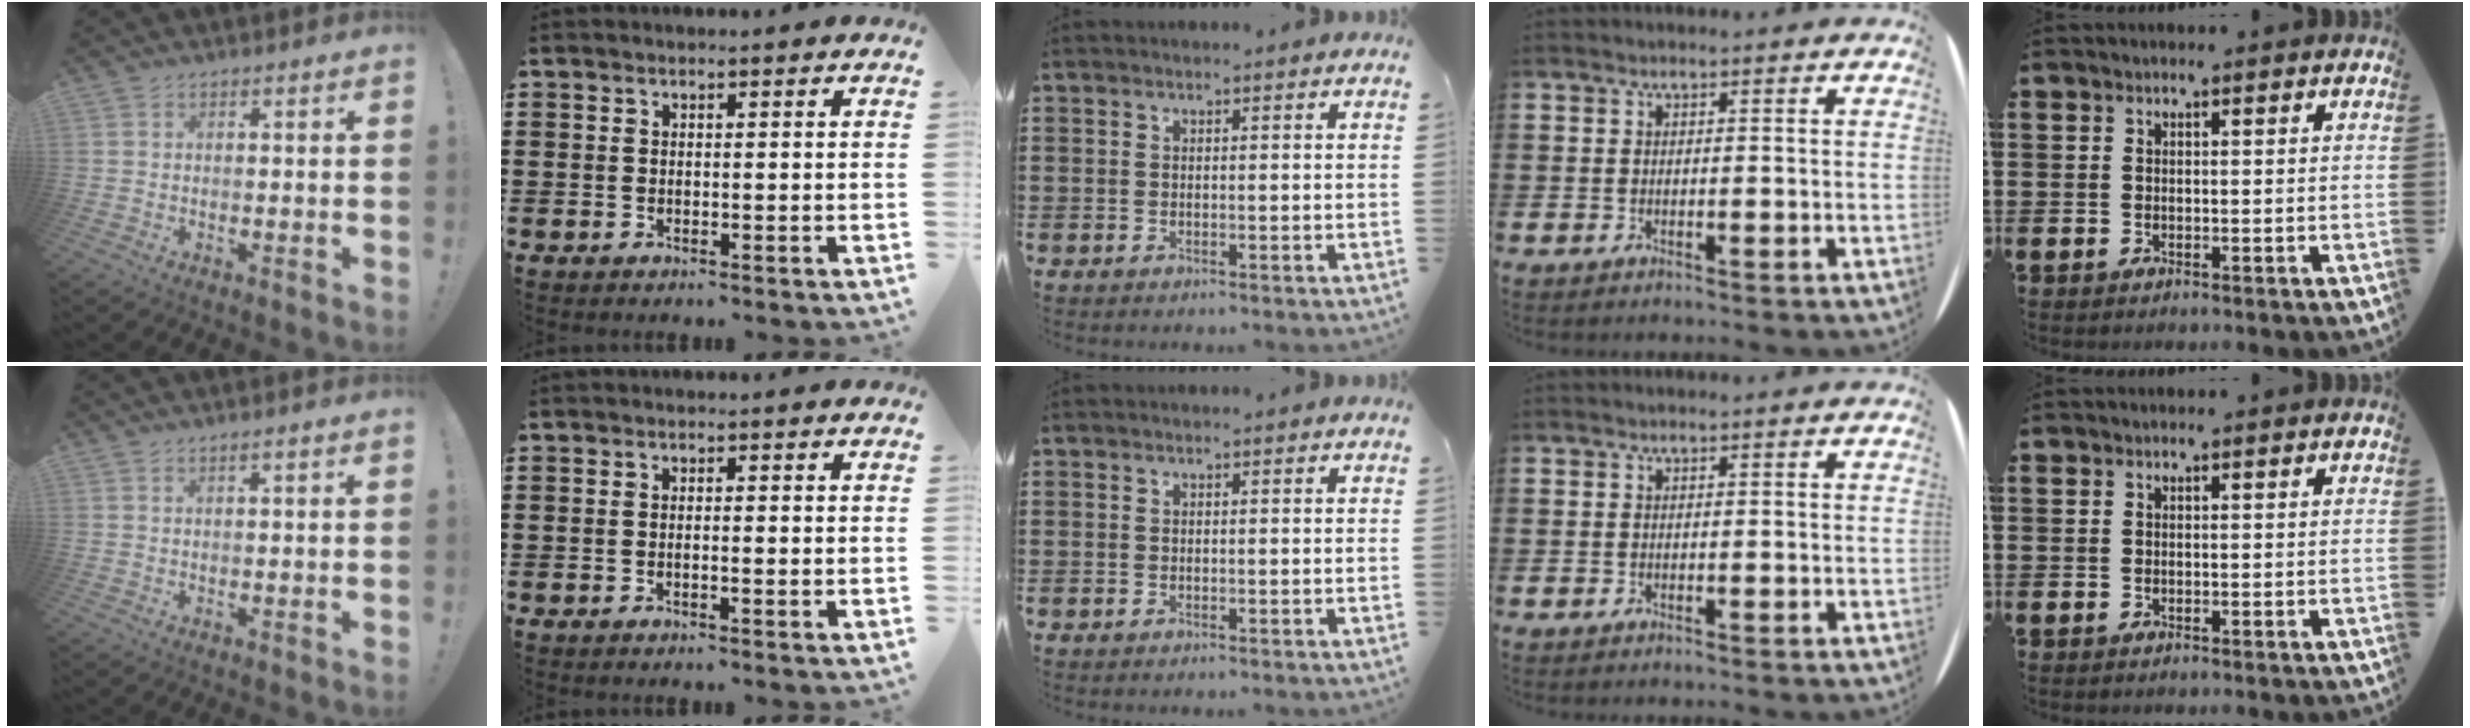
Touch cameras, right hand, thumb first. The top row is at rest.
{"thumb": {"total": 1.3, "force": [0.7, -0.2, 1.1], "torque": [-0.022, 0.000, 0.011]}, "index": {"total": 0.9, "force": [-0.3, 0.0, 0.8], "torque": [-0.015, -0.003, -0.005]}}